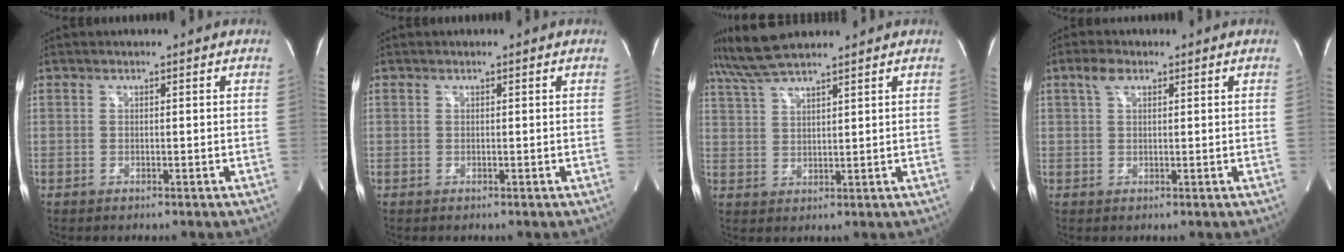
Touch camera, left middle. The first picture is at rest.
{"total": 0.0}
{"total": 7.3, "force": [6.5, 0.2, 3.4], "torque": [-0.078, 0.031, 0.127]}
{"total": 2.5, "force": [1.4, 1.2, 1.6], "torque": [-0.039, 0.013, 0.032]}